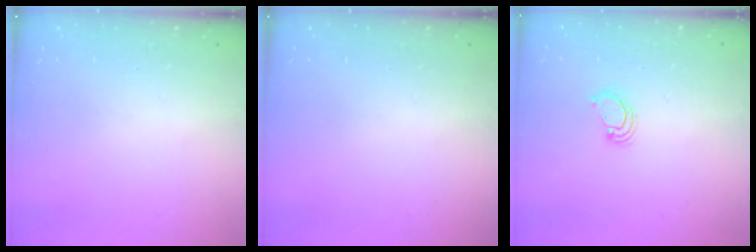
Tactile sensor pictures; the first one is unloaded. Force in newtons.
{"total": 0.0}
{"total": 2.0, "press": 2.0, "slide": 0.2}